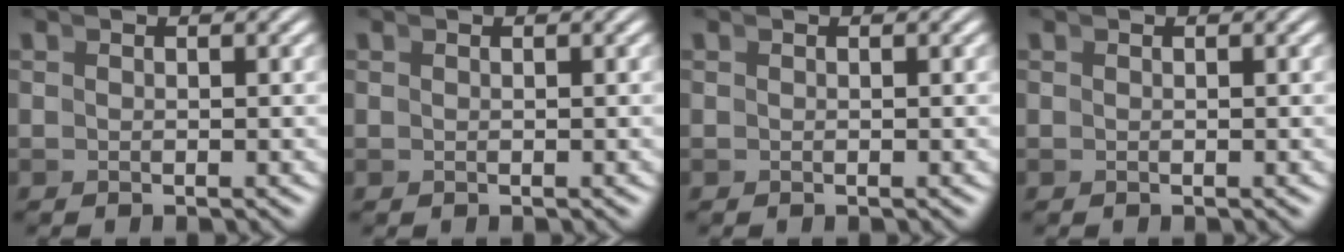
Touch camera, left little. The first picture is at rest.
{"total": 0.0}
{"total": 0.0}
{"total": 0.0}